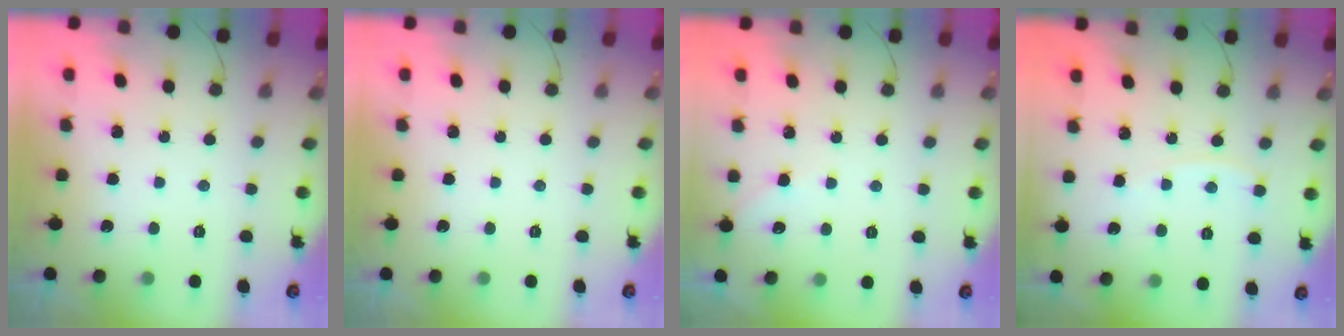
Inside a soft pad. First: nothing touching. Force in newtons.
{"total": 0.0}
{"total": 2.2, "press": 2.2, "slide": 0.3}
{"total": 2.9, "press": 2.9, "slide": 0.3}